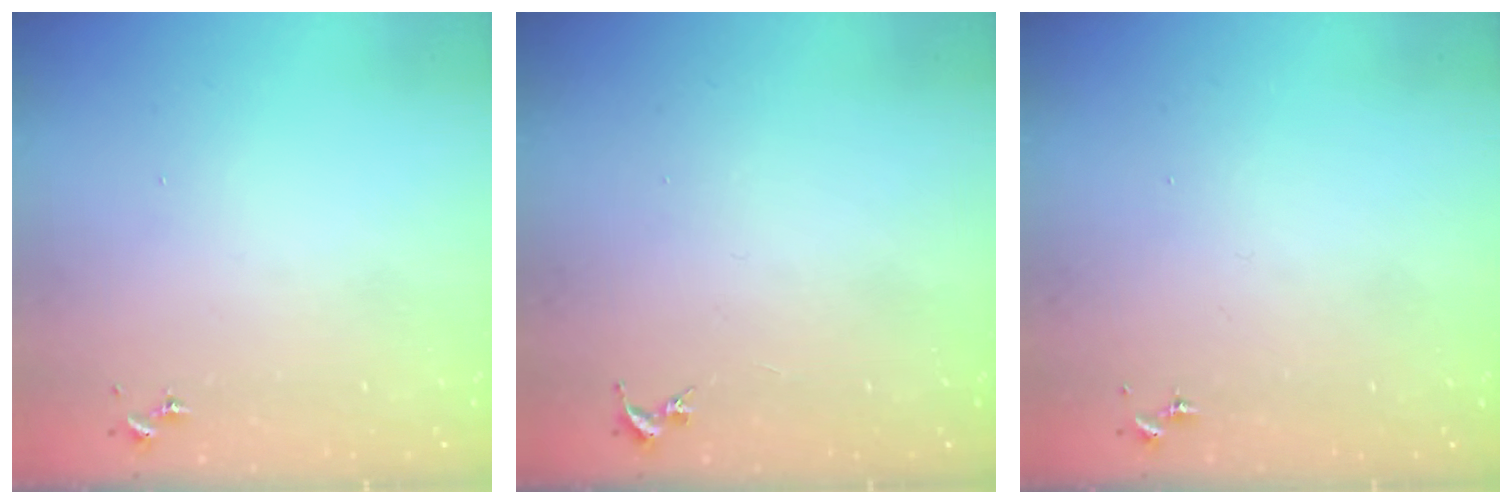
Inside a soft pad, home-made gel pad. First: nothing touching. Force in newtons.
{"total": 0.0}
{"total": 0.0}